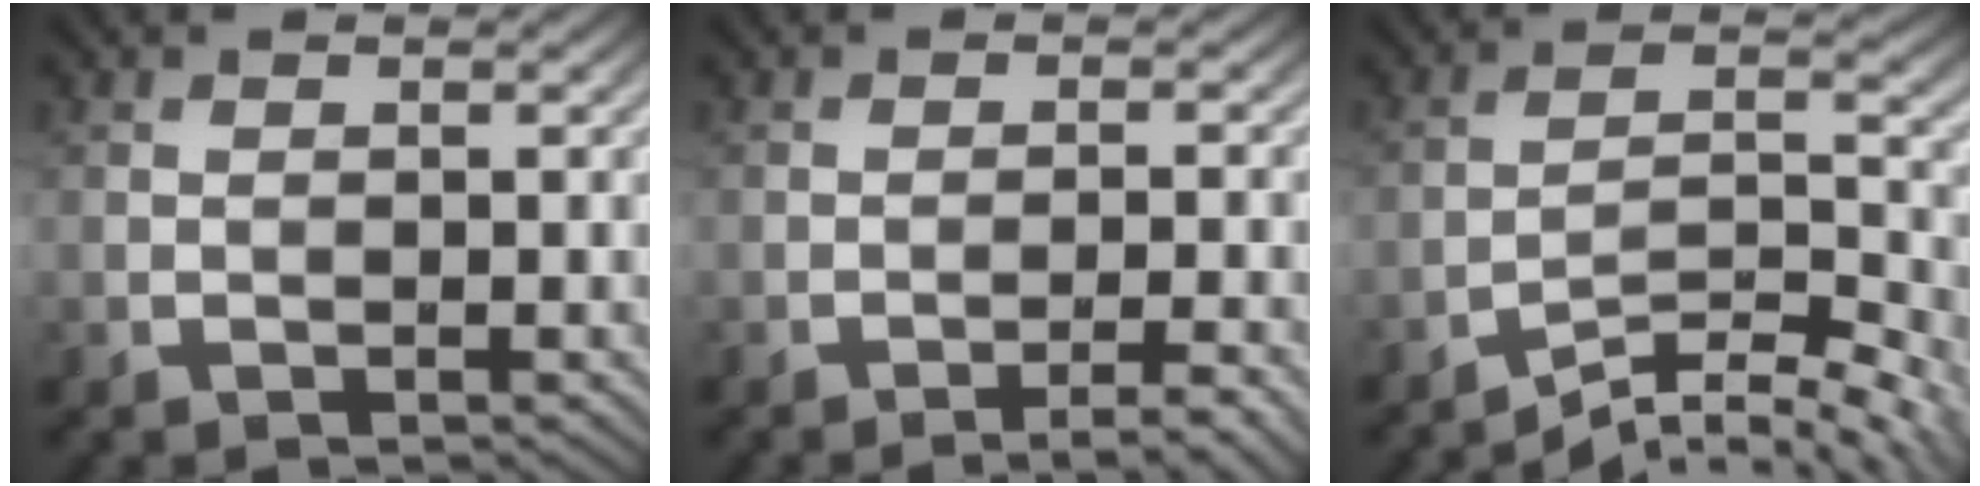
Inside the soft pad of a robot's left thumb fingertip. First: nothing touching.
{"total": 2.9, "force": [-2.1, -0.3, 1.9], "torque": [-0.034, 0.006, -0.034]}
{"total": 7.9, "force": [-6.9, 0.6, 3.9], "torque": [-0.070, 0.006, -0.114]}